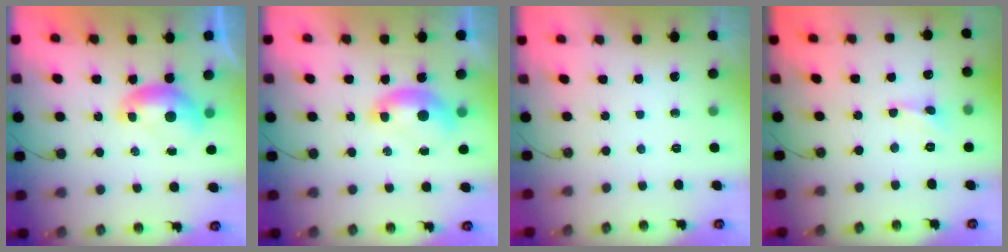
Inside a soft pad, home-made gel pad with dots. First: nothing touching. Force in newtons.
{"total": 1.5, "press": 1.4, "slide": 0.6}
{"total": 0.0}
{"total": 1.2, "press": 1.1, "slide": 0.5}